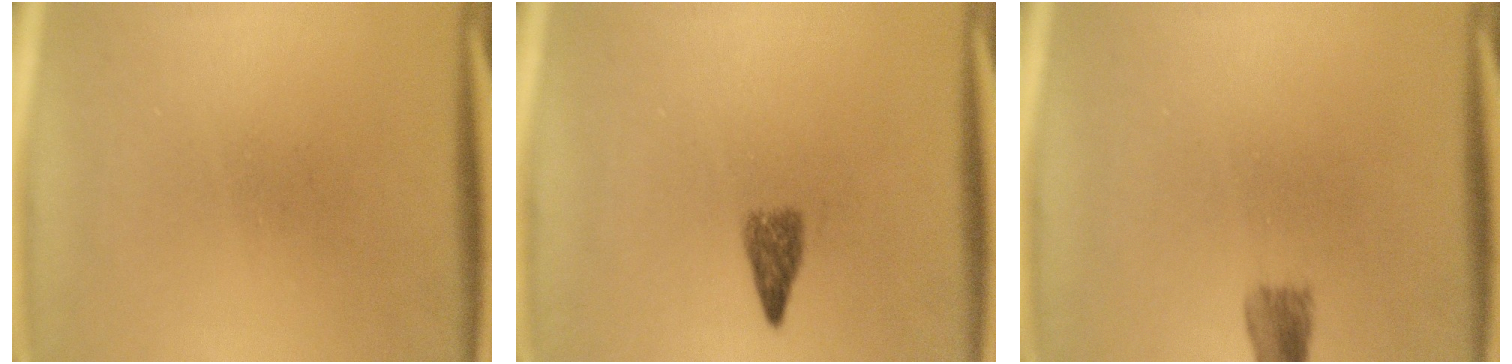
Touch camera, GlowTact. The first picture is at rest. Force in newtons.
{"total": 2.3}
{"total": 2.5}